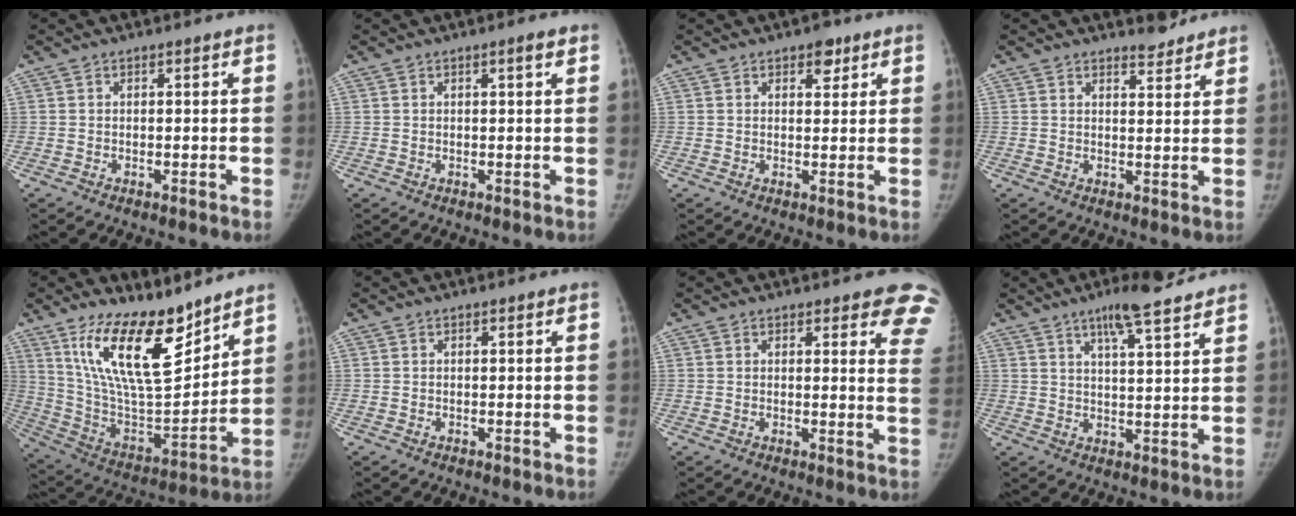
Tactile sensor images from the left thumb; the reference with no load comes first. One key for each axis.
{"total": 1.5, "fx": 0.8, "fy": 0.0, "fz": 1.3, "tx": -0.020, "ty": -0.002, "tz": 0.011}
{"total": 3.4, "fx": 2.0, "fy": 1.9, "fz": 1.9, "tx": -0.007, "ty": -0.008, "tz": 0.026}
{"total": 3.5, "fx": 3.2, "fy": 0.9, "fz": 0.9, "tx": 0.001, "ty": -0.027, "tz": 0.046}
{"total": 20.3, "fx": 13.4, "fy": 7.3, "fz": 13.4, "tx": -0.194, "ty": -0.087, "tz": 0.253}
{"total": 0.0}
{"total": 8.9, "fx": 7.1, "fy": 2.8, "fz": 4.7, "tx": -0.014, "ty": -0.036, "tz": 0.052}
{"total": 9.7, "fx": 7.1, "fy": 1.4, "fz": 6.4, "tx": -0.093, "ty": -0.033, "tz": 0.110}